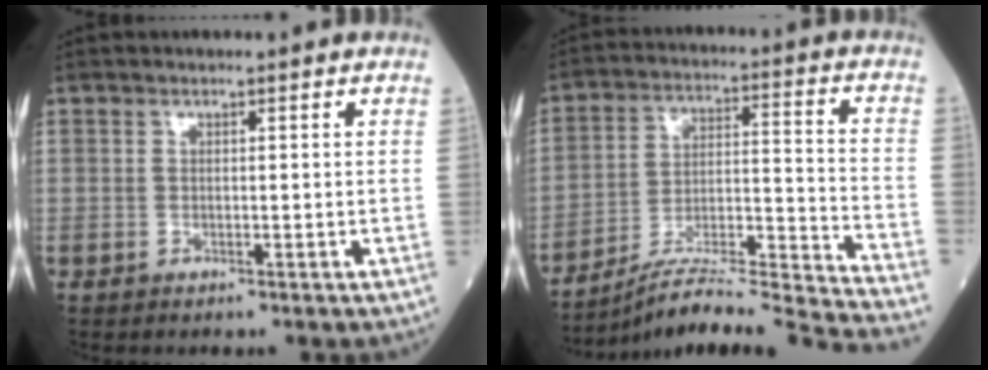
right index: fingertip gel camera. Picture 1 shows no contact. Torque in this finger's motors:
{"motor_torque": [-0.57, -0.48, 0.38, 0.10]}